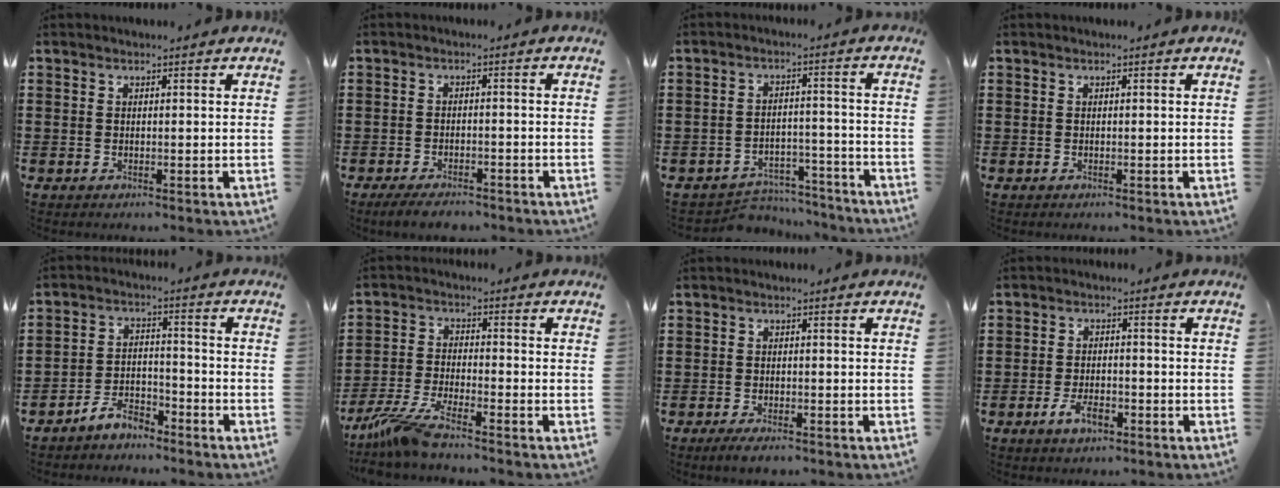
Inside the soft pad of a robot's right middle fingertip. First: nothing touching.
{"total": 3.3, "force": [-3.0, 0.7, 1.1], "torque": [-0.027, 0.001, -0.061]}
{"total": 5.3, "force": [-5.2, 1.0, 0.2], "torque": [-0.004, 0.013, -0.106]}
{"total": 0.0}
{"total": 5.3, "force": [-5.1, 1.3, 0.8], "torque": [-0.022, 0.008, -0.103]}
{"total": 6.3, "force": [-5.4, 0.2, 3.2], "torque": [-0.092, -0.021, -0.112]}
{"total": 2.1, "force": [-1.9, 0.6, 0.7], "torque": [-0.023, 0.001, -0.040]}
{"total": 4.0, "force": [-2.4, 1.9, 2.5], "torque": [-0.052, 0.003, -0.046]}